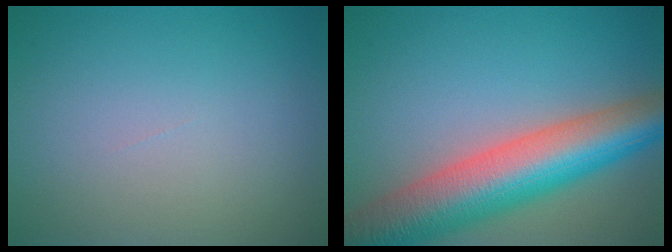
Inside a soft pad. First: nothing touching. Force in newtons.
{"total": 11.0, "press": 11.0, "slide": 0.6}